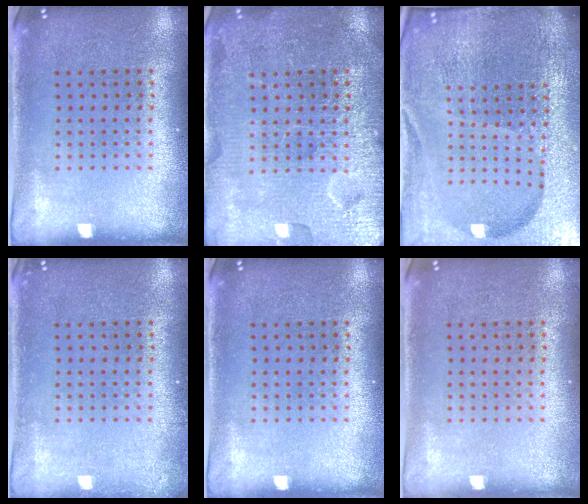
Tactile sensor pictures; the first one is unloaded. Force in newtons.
{"total": 4.4, "press": 4.4, "slide": 0.6}
{"total": 6.9, "press": 6.0, "slide": 3.4}
{"total": 0.6, "press": 0.6, "slide": 0.1}
{"total": 0.0}
{"total": 0.0}